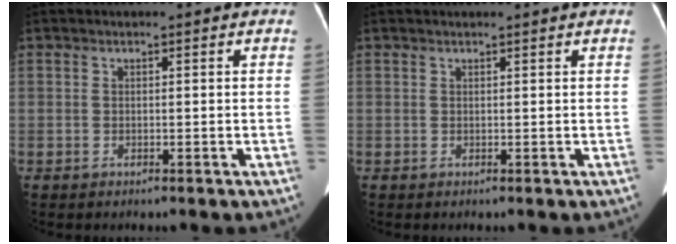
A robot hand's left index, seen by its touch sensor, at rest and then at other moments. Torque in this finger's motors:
{"motor_torque": [-0.06, -0.04, -0.06, 0.03]}